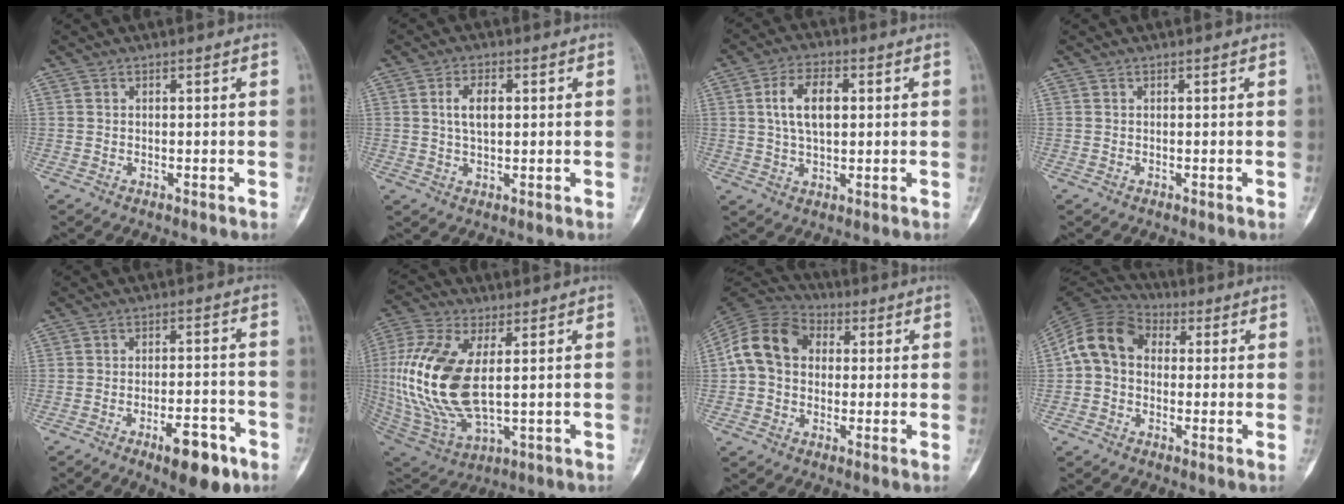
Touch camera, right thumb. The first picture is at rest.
{"total": 4.9, "force": [0.9, 2.6, 4.1], "torque": [-0.073, 0.000, 0.017]}
{"total": 8.7, "force": [1.6, 4.7, 7.1], "torque": [-0.121, 0.004, 0.029]}
{"total": 0.0}
{"total": 10.0, "force": [-5.6, 3.7, 7.4], "torque": [-0.099, 0.030, -0.077]}
{"total": 20.1, "force": [1.6, 10.0, 17.4], "torque": [-0.382, -0.014, 0.042]}
{"total": 12.0, "force": [1.2, 9.4, 7.3], "torque": [-0.123, 0.031, 0.011]}
{"total": 10.9, "force": [0.8, 8.4, 6.9], "torque": [-0.116, 0.033, 0.000]}